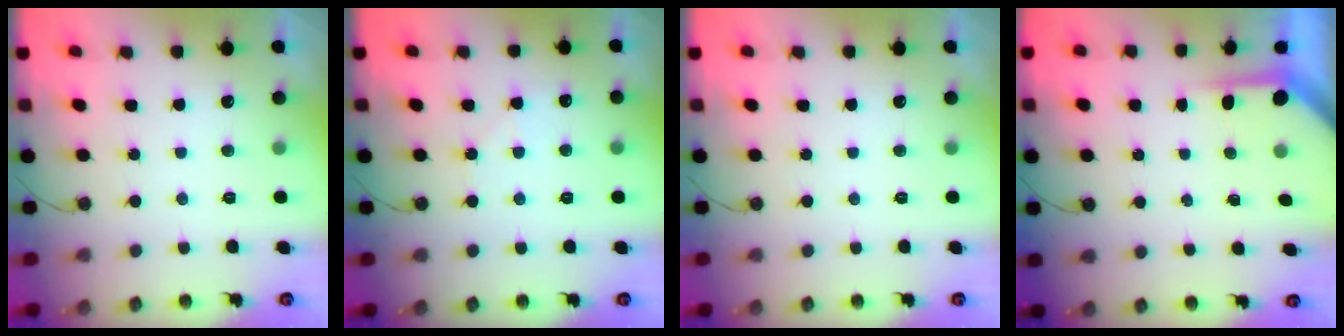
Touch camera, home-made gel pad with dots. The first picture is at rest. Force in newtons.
{"total": 5.2, "press": 5.1, "slide": 0.9}
{"total": 0.0}
{"total": 3.5, "press": 3.5, "slide": 0.3}